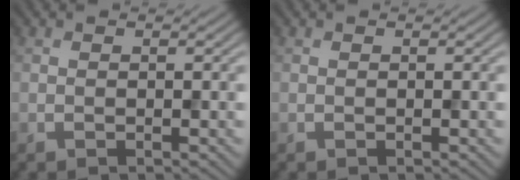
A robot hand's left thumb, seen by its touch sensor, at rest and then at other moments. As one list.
[{"total": 0.0}]